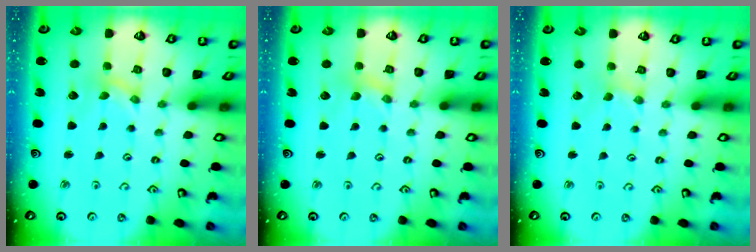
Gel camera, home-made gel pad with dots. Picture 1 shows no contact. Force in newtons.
{"total": 1.4, "press": 1.4, "slide": 0.3}
{"total": 0.0}